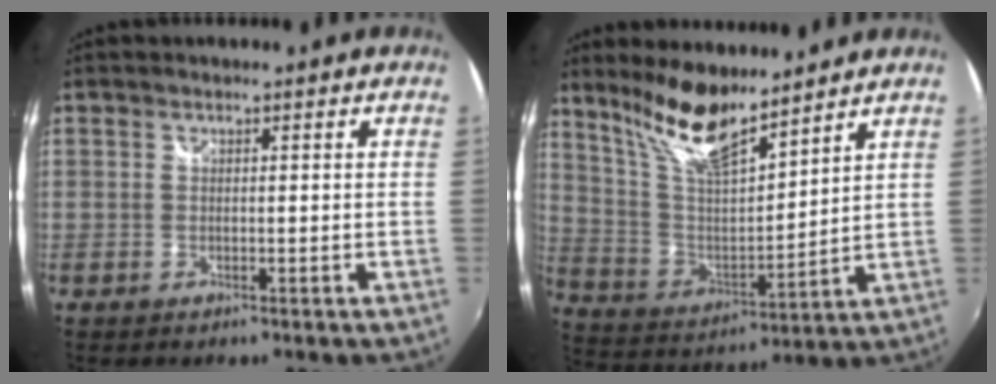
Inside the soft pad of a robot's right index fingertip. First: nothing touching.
{"total": 13.4, "force": [10.6, 2.8, 7.8], "torque": [-0.152, -0.005, 0.210]}